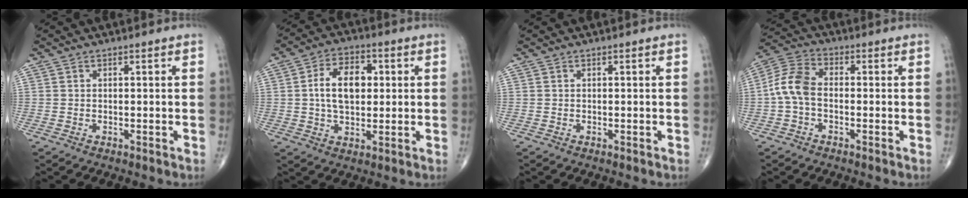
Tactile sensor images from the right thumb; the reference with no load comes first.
{"total": 10.4, "force": [1.2, 6.4, 8.1], "torque": [-0.124, 0.011, 0.020]}
{"total": 0.0}
{"total": 7.6, "force": [-1.0, 4.7, 5.8], "torque": [-0.121, 0.023, -0.033]}